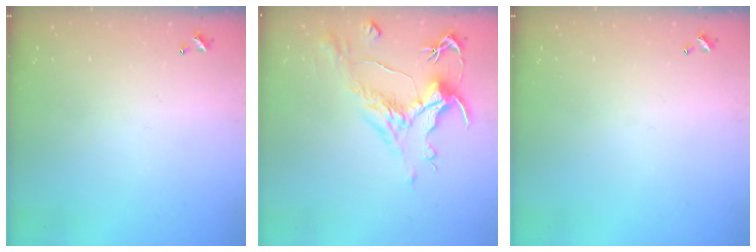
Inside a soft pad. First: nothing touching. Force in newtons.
{"total": 1.5, "press": 0.5, "slide": 1.4}
{"total": 0.0}